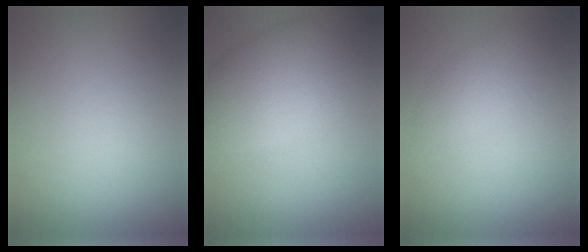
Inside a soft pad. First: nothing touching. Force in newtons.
{"total": 7.4, "press": 7.4, "slide": 0.3}
{"total": 2.0, "press": 2.0, "slide": 0.2}